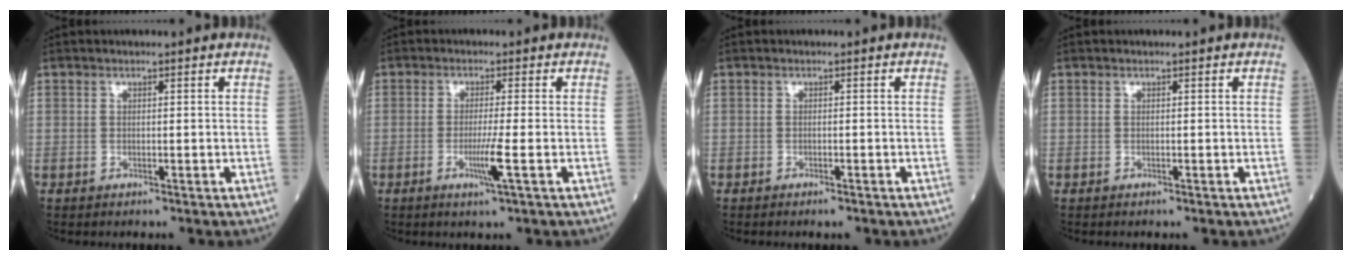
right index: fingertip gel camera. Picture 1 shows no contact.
{"total": 3.8, "force": [-1.2, -0.7, 3.5], "torque": [-0.071, -0.010, -0.024]}
{"total": 1.0, "force": [-0.8, 0.1, 0.6], "torque": [-0.010, -0.001, -0.011]}
{"total": 0.0}